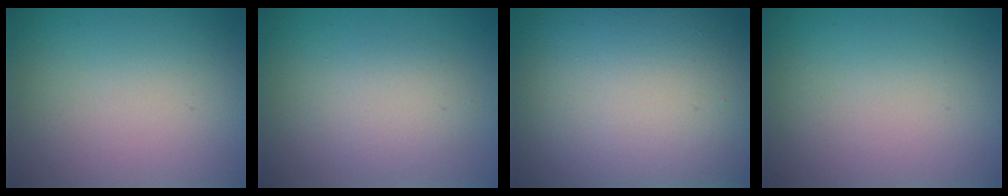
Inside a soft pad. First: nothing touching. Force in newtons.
{"total": 2.4, "press": 2.4, "slide": 0.2}
{"total": 17.4, "press": 17.4, "slide": 1.0}
{"total": 0.0}